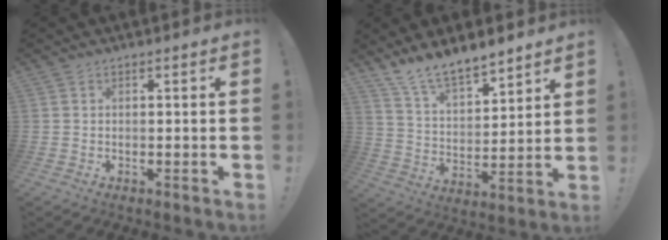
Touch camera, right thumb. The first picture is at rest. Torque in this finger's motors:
{"motor_torque": [-0.02, 0.06, 0.78, 0.74, 0.23]}